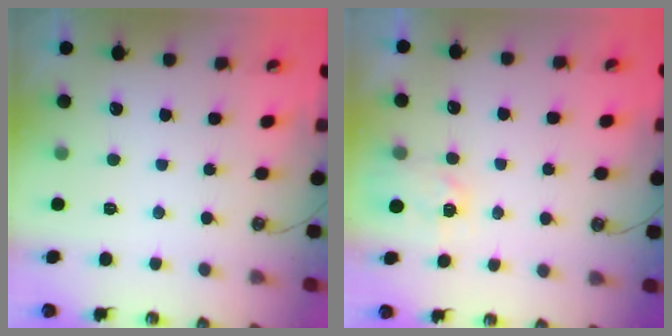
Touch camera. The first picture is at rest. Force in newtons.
{"total": 3.0, "press": 2.9, "slide": 0.5}